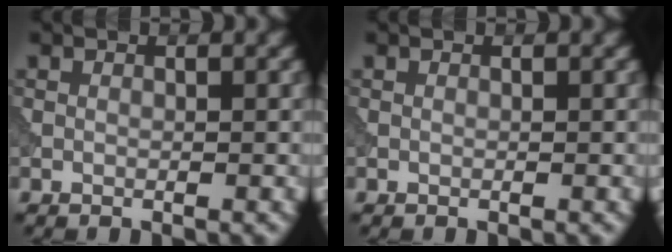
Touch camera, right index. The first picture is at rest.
{"total": 0.0}